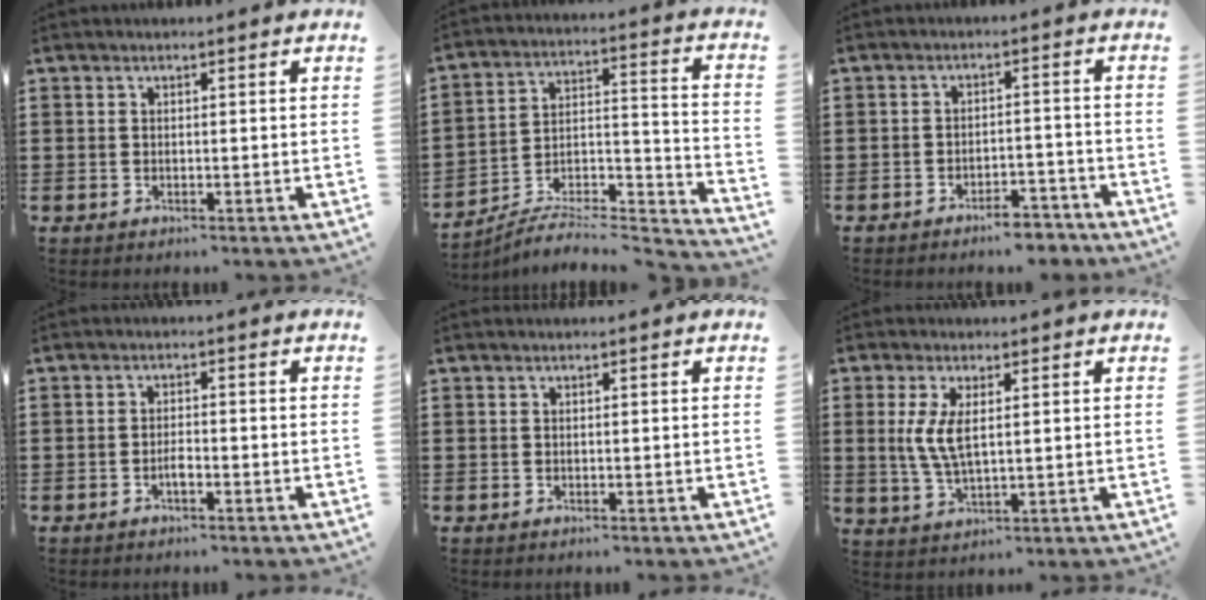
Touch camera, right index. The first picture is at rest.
{"total": 5.4, "force": [-5.0, 1.1, 1.5], "torque": [-0.021, -0.007, -0.102]}
{"total": 4.6, "force": [-4.3, 0.8, 1.5], "torque": [-0.024, 0.008, -0.084]}
{"total": 1.7, "force": [-0.9, 0.6, 1.4], "torque": [-0.028, 0.001, -0.016]}
{"total": 0.0}
{"total": 5.4, "force": [1.0, 2.0, 5.0], "torque": [-0.114, 0.000, 0.012]}